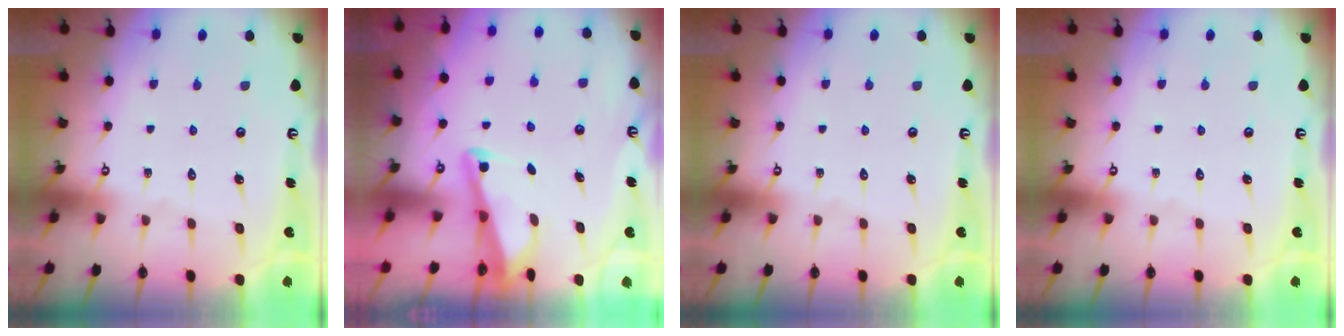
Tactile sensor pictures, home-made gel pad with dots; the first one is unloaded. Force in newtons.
{"total": 2.7, "press": 2.7, "slide": 0.3}
{"total": 0.0}
{"total": 0.0}